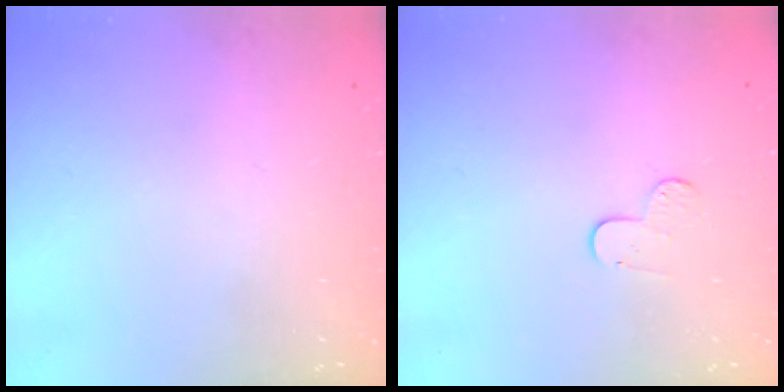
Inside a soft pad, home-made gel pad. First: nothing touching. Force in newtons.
{"total": 5.5, "press": 5.5, "slide": 0.6}